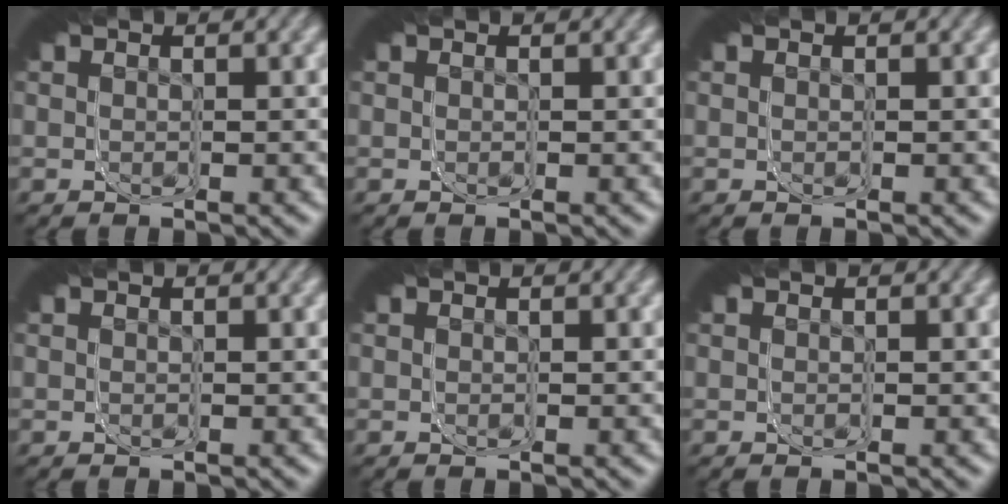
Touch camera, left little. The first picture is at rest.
{"total": 0.0}
{"total": 0.0}
{"total": 0.0}
{"total": 0.0}
{"total": 0.0}